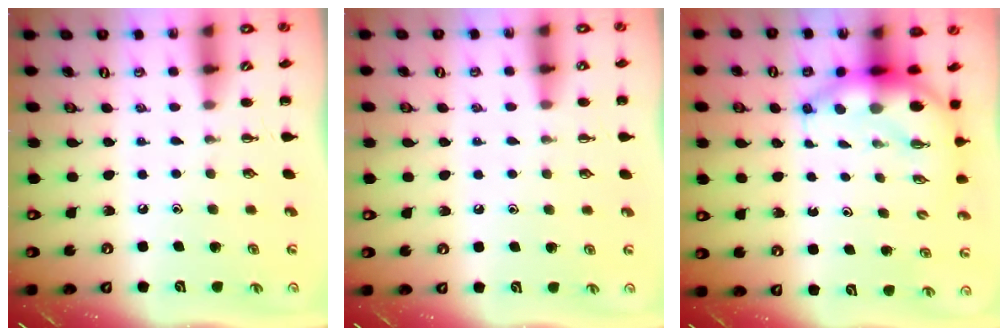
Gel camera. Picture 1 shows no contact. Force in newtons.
{"total": 3.7, "press": 3.4, "slide": 1.3}
{"total": 7.0, "press": 6.9, "slide": 1.6}